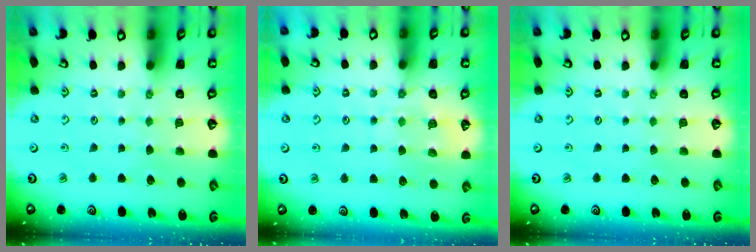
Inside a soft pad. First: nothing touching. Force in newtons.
{"total": 7.1, "press": 7.1, "slide": 0.8}
{"total": 0.0}